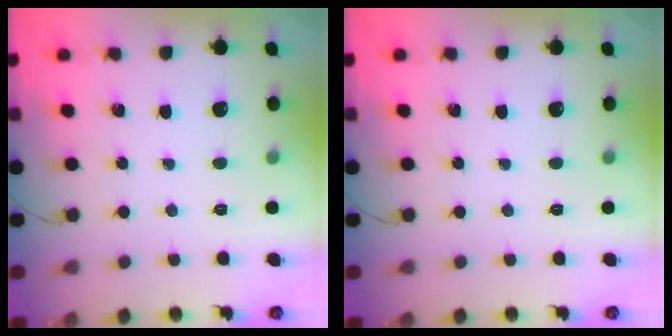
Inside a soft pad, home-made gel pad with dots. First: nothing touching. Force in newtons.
{"total": 0.0}